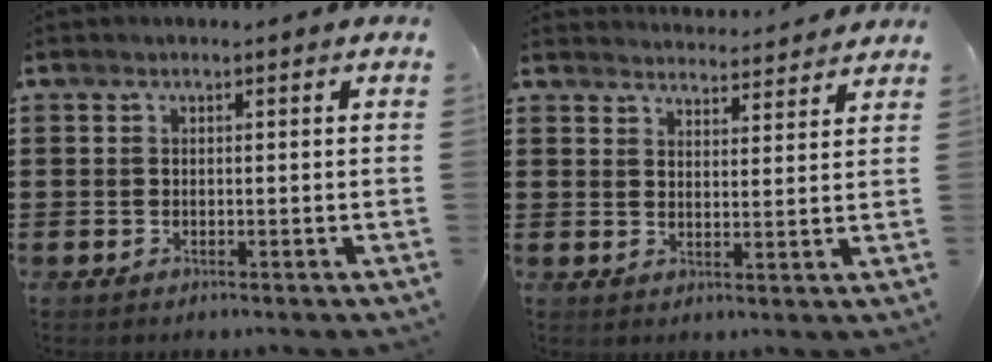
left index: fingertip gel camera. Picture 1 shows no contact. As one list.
[{"total": 3.6, "force": [3.6, 0.0, -0.1], "torque": [-0.003, -0.024, 0.063]}]